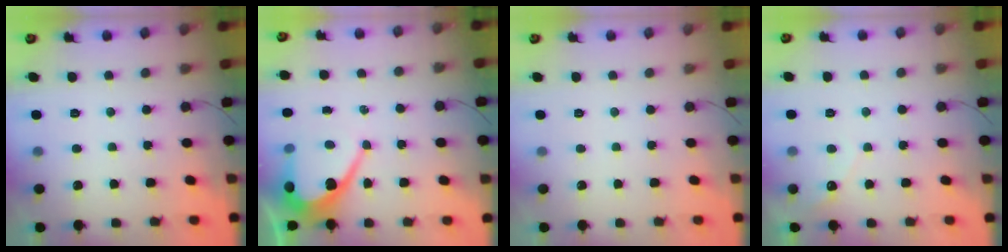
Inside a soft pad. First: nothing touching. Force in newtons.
{"total": 9.5, "press": 9.5, "slide": 0.8}
{"total": 0.0}
{"total": 2.8, "press": 2.8, "slide": 0.1}